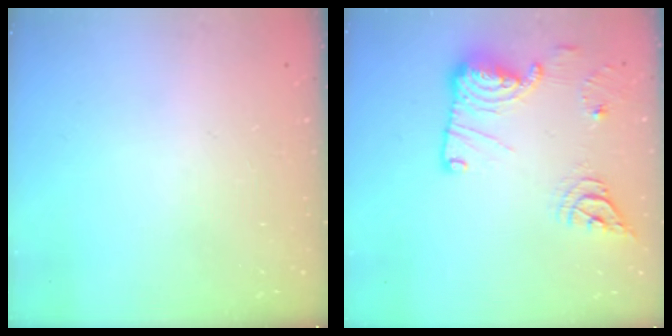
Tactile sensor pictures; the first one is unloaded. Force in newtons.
{"total": 17.4, "press": 17.2, "slide": 2.7}